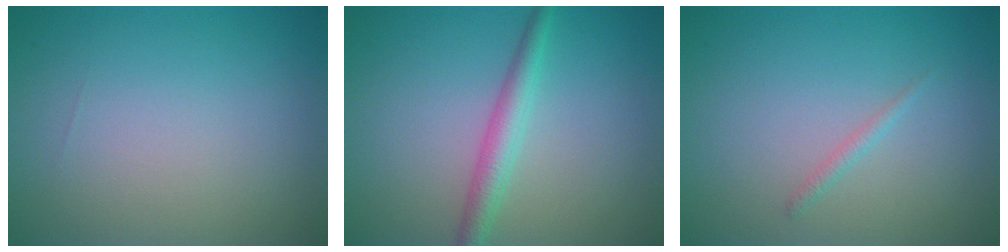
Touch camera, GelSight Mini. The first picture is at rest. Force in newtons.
{"total": 2.6, "press": 2.6, "slide": 0.0}
{"total": 0.7, "press": 0.7, "slide": 0.0}